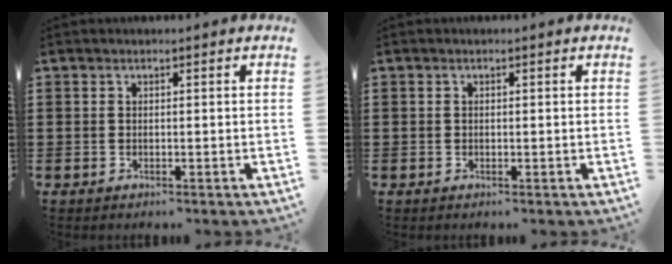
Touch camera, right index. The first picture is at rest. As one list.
[{"total": 0.0}]